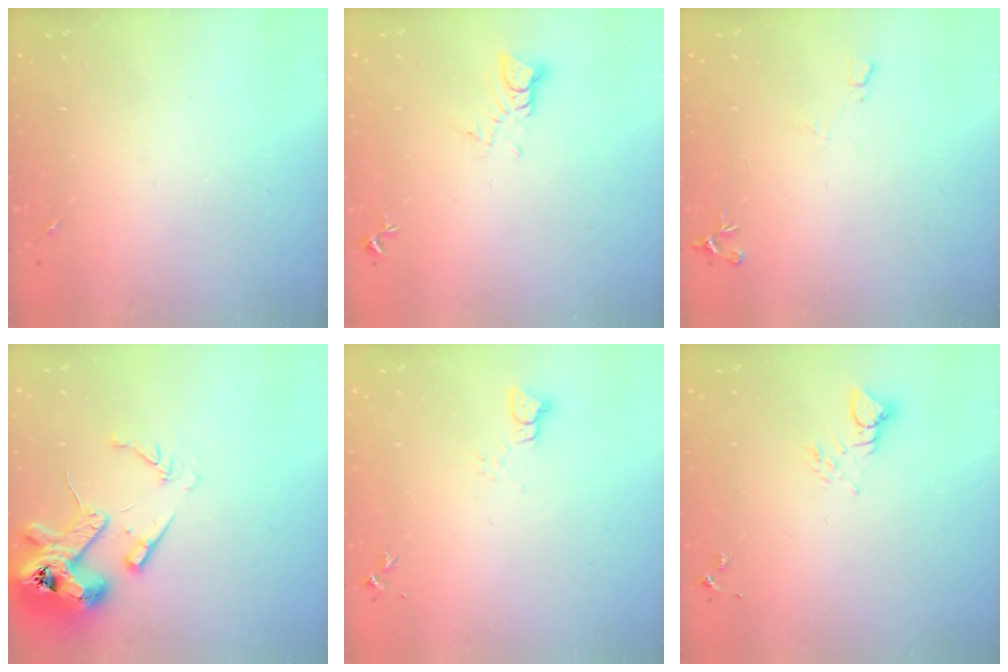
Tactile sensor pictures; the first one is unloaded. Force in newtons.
{"total": 3.5, "press": 3.5, "slide": 0.2}
{"total": 4.4, "press": 4.3, "slide": 0.9}
{"total": 15.1, "press": 15.0, "slide": 2.1}
{"total": 2.2, "press": 2.2, "slide": 0.2}
{"total": 3.8, "press": 3.8, "slide": 0.3}